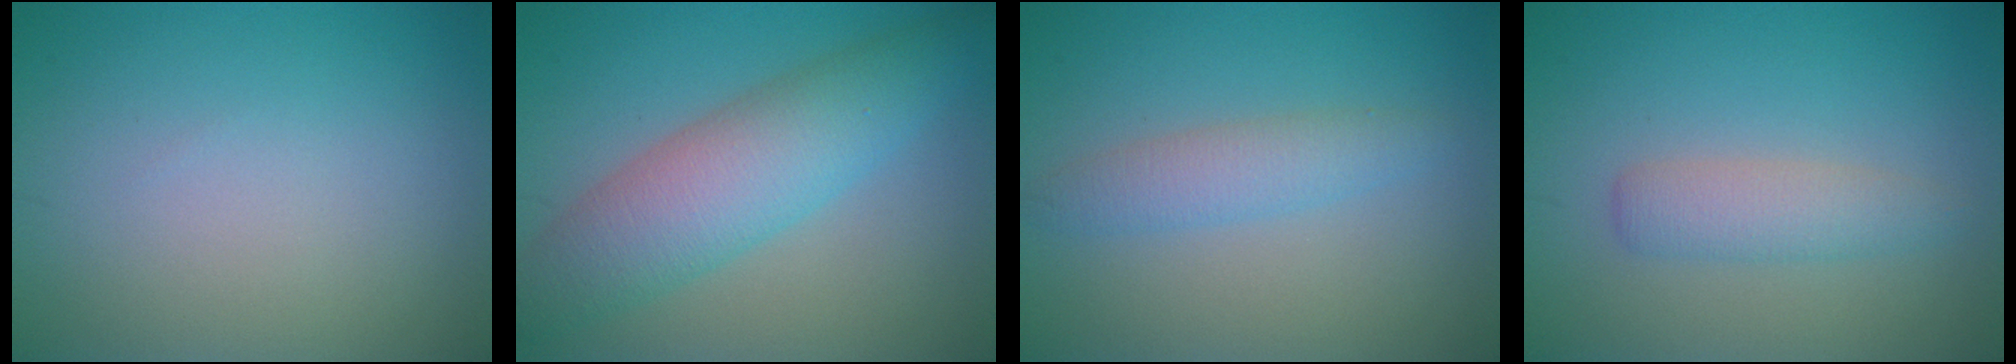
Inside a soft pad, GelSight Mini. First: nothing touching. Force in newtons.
{"total": 6.9, "press": 6.9, "slide": 0.1}
{"total": 2.5, "press": 2.5, "slide": 0.1}
{"total": 2.5, "press": 2.5, "slide": 0.0}